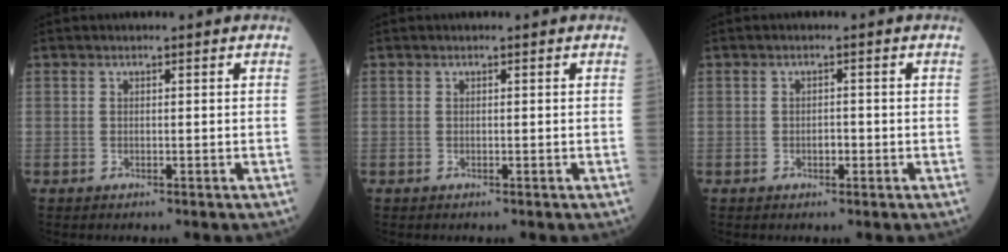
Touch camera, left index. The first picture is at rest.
{"total": 0.0}
{"total": 1.3, "force": [-0.5, 0.7, 1.0], "torque": [-0.016, 0.002, -0.008]}